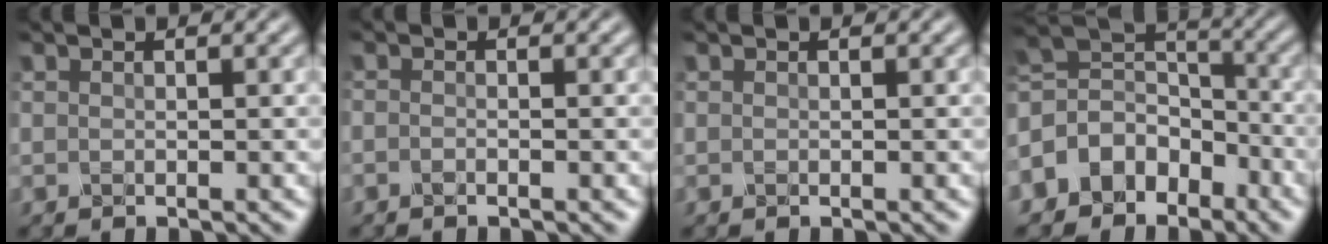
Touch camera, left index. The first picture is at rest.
{"total": 0.8, "force": [-0.5, 0.2, 0.6], "torque": [-0.010, -0.002, -0.010]}
{"total": 0.0}
{"total": 6.9, "force": [-4.0, 5.0, 2.5], "torque": [-0.043, 0.015, -0.092]}